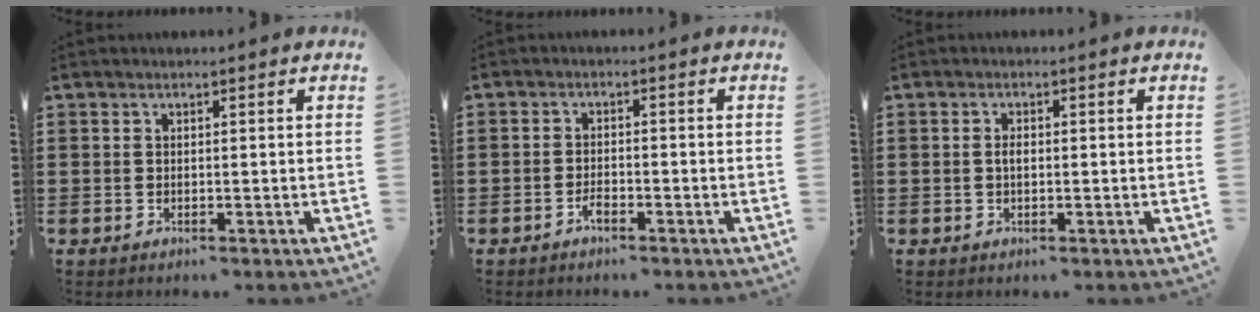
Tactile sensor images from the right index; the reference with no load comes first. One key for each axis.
{"total": 1.7, "fx": -1.3, "fy": 0.5, "fz": 0.9, "tx": -0.021, "ty": -0.003, "tz": -0.024}
{"total": 1.4, "fx": 0.0, "fy": 0.6, "fz": 1.3, "tx": -0.025, "ty": 0.002, "tz": -0.001}